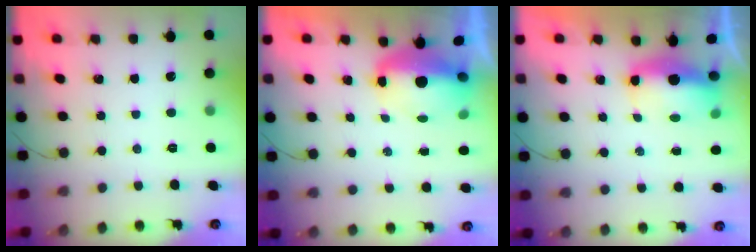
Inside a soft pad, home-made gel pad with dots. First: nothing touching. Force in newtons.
{"total": 6.8, "press": 6.7, "slide": 1.1}
{"total": 7.1, "press": 6.5, "slide": 2.7}